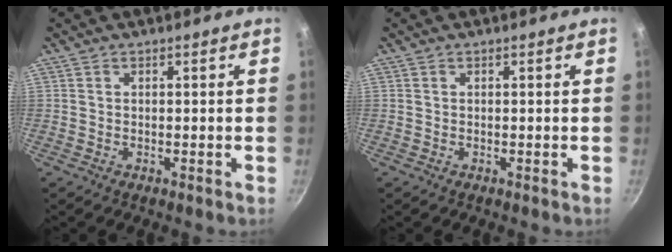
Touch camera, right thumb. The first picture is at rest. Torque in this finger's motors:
{"motor_torque": [-0.12, 0.12, 0.19, 0.08, 0.03]}